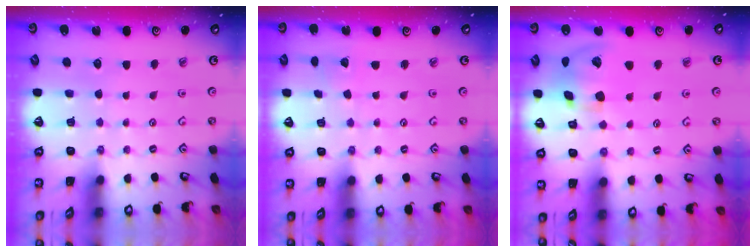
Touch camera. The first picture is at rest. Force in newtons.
{"total": 2.9, "press": 2.9, "slide": 0.2}
{"total": 15.0, "press": 14.8, "slide": 2.3}